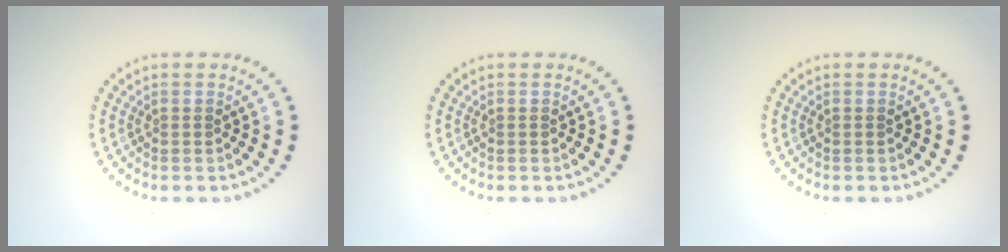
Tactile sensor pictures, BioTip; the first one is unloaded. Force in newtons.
{"total": 0.0}
{"total": 0.0}